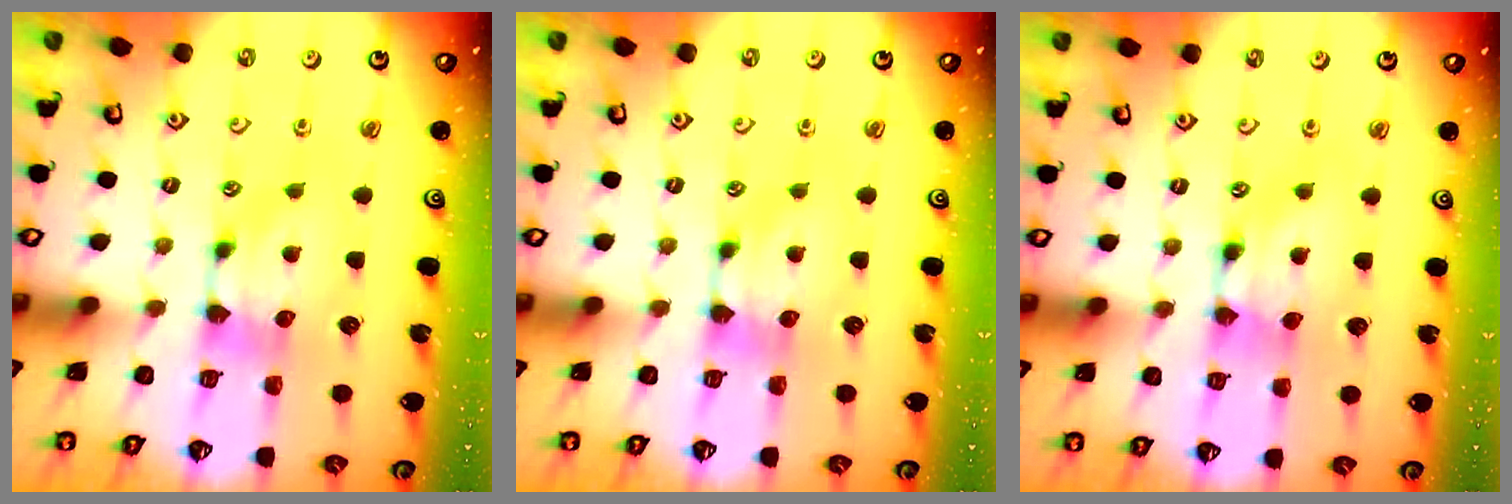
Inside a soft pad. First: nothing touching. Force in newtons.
{"total": 0.0}
{"total": 1.6, "press": 1.5, "slide": 0.1}